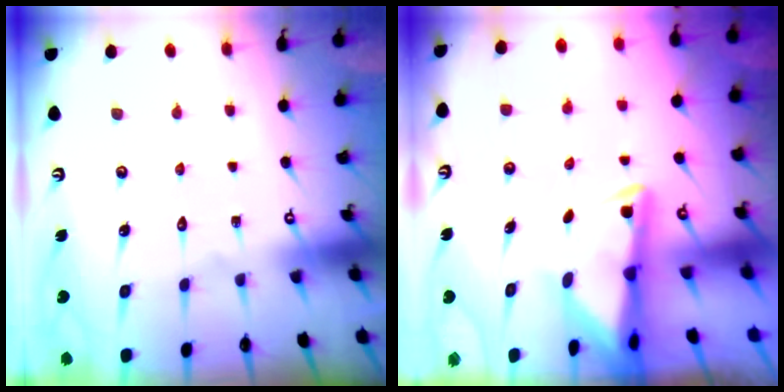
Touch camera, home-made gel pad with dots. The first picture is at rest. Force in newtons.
{"total": 4.0, "press": 4.0, "slide": 0.6}